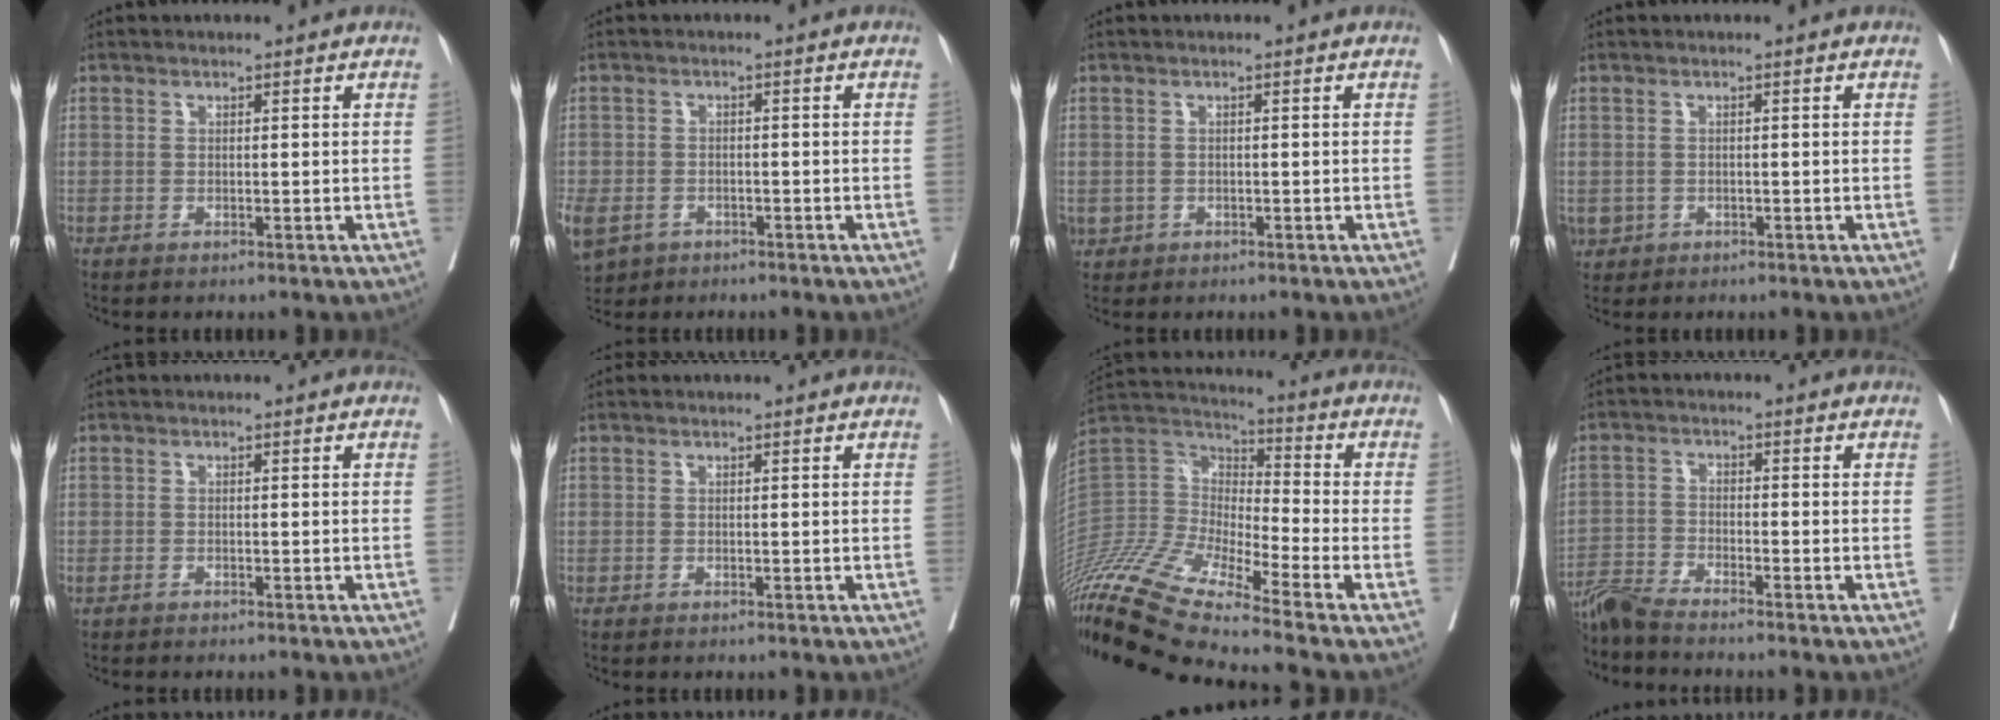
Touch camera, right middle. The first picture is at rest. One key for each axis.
{"total": 13.9, "fx": -6.6, "fy": 10.6, "fz": 6.1, "tx": -0.195, "ty": -0.013, "tz": -0.096}
{"total": 1.5, "fx": -0.3, "fy": 1.4, "fz": 0.3, "tx": -0.003, "ty": 0.004, "tz": 0.003}
{"total": 2.1, "fx": -0.6, "fy": 1.9, "fz": 0.4, "tx": -0.004, "ty": 0.003, "tz": -0.002}
{"total": 1.1, "fx": -1.0, "fy": 0.2, "fz": 0.5, "tx": -0.013, "ty": 0.000, "tz": -0.014}
{"total": 0.0}
{"total": 20.1, "fx": -16.4, "fy": 0.5, "fz": 11.6, "tx": -0.266, "ty": -0.007, "tz": -0.322}
{"total": 5.5, "fx": -5.2, "fy": -0.9, "fz": 1.6, "tx": -0.029, "ty": -0.018, "tz": -0.104}